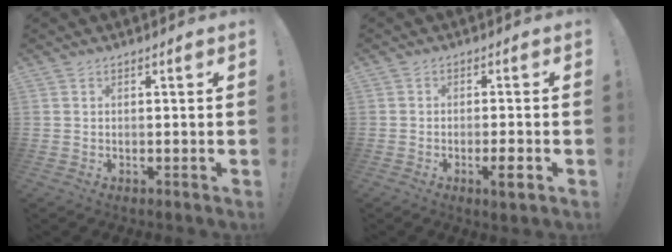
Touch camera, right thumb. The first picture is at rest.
{"total": 4.0, "force": [-2.2, 0.9, 3.2], "torque": [-0.051, 0.006, -0.034]}